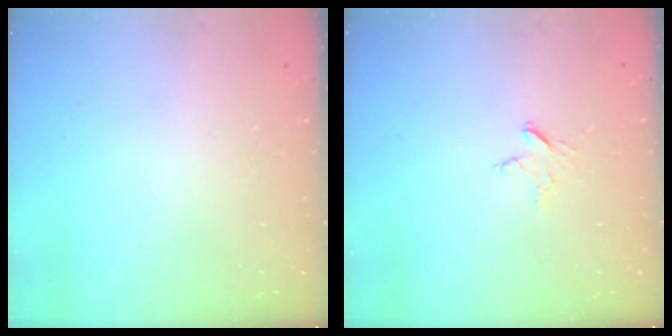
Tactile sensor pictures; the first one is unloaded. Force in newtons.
{"total": 3.7, "press": 3.7, "slide": 0.4}